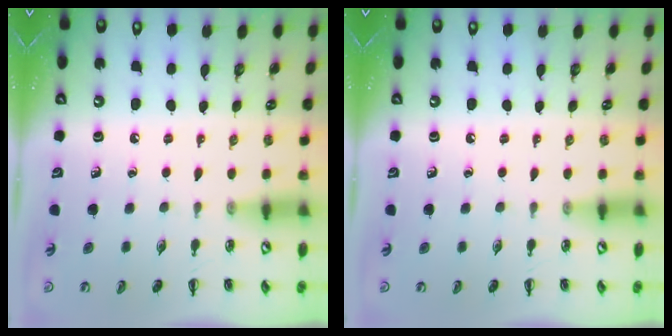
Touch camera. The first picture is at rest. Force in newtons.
{"total": 0.0}